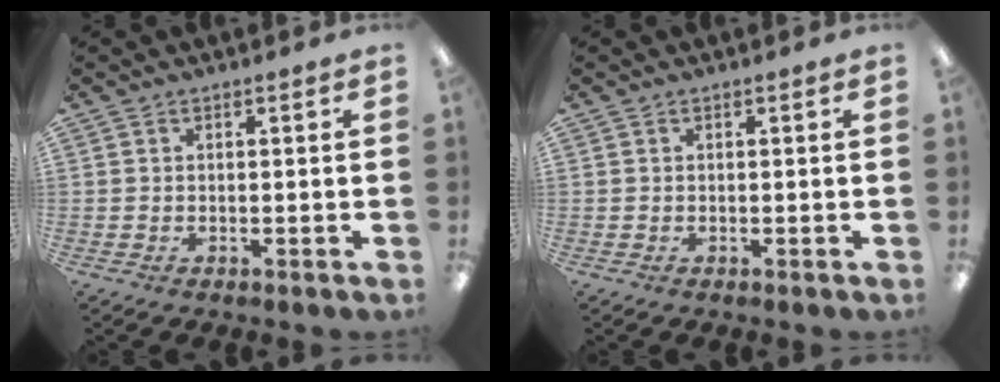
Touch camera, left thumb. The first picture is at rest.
{"total": 0.0}